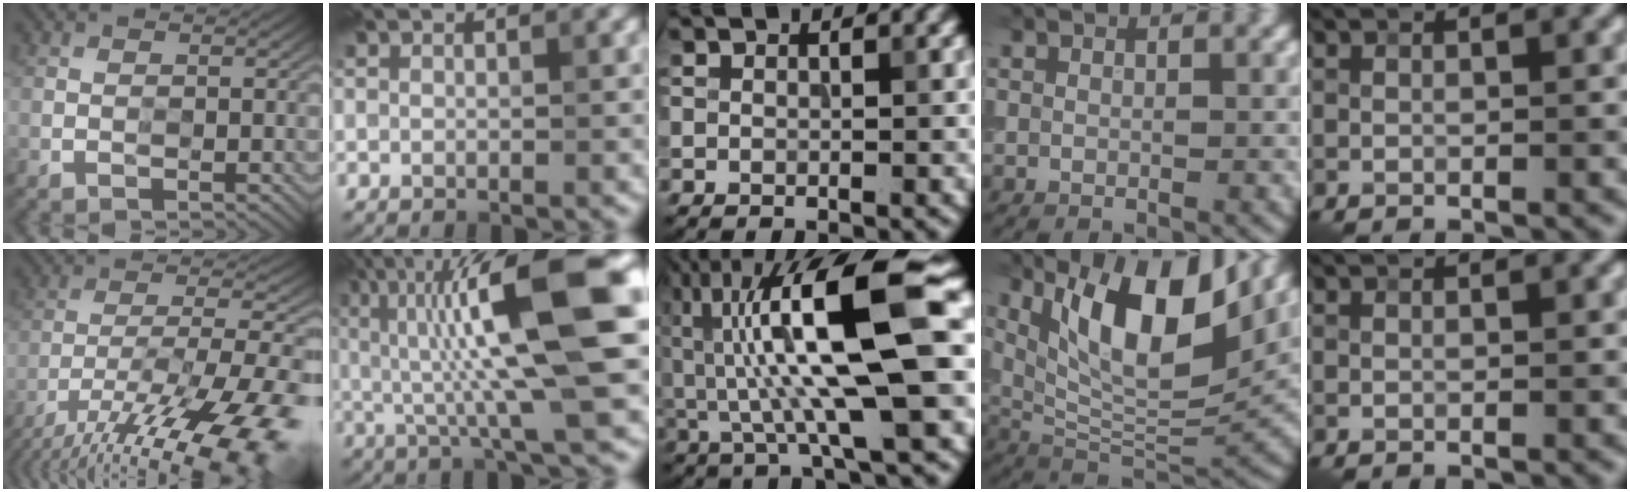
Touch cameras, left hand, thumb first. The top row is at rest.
{"thumb": {"total": 19.0, "force": [-13.3, 4.9, 12.7], "torque": [-0.212, -0.025, -0.212]}, "index": {"total": 13.5, "force": [2.1, 2.8, 13.1], "torque": [-0.212, 0.016, 0.034]}, "middle": {"total": 12.9, "force": [0.8, 2.9, 12.5], "torque": [-0.230, 0.022, 0.009]}, "ring": {"total": 11.4, "force": [4.9, 4.1, 9.4], "torque": [-0.159, -0.004, 0.090]}}